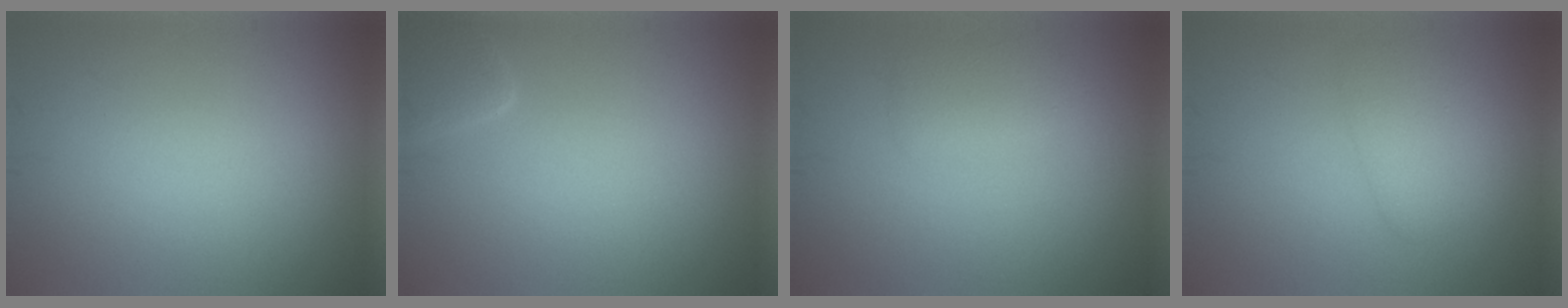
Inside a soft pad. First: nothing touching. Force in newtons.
{"total": 2.1, "press": 2.1, "slide": 0.2}
{"total": 1.8, "press": 1.8, "slide": 0.0}
{"total": 2.6, "press": 2.6, "slide": 0.1}